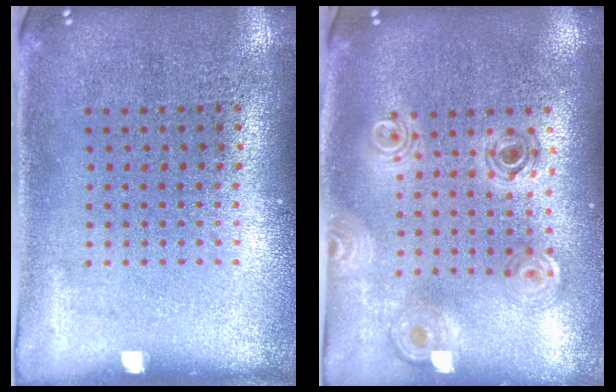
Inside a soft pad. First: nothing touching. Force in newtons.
{"total": 0.9, "press": 0.9, "slide": 0.2}